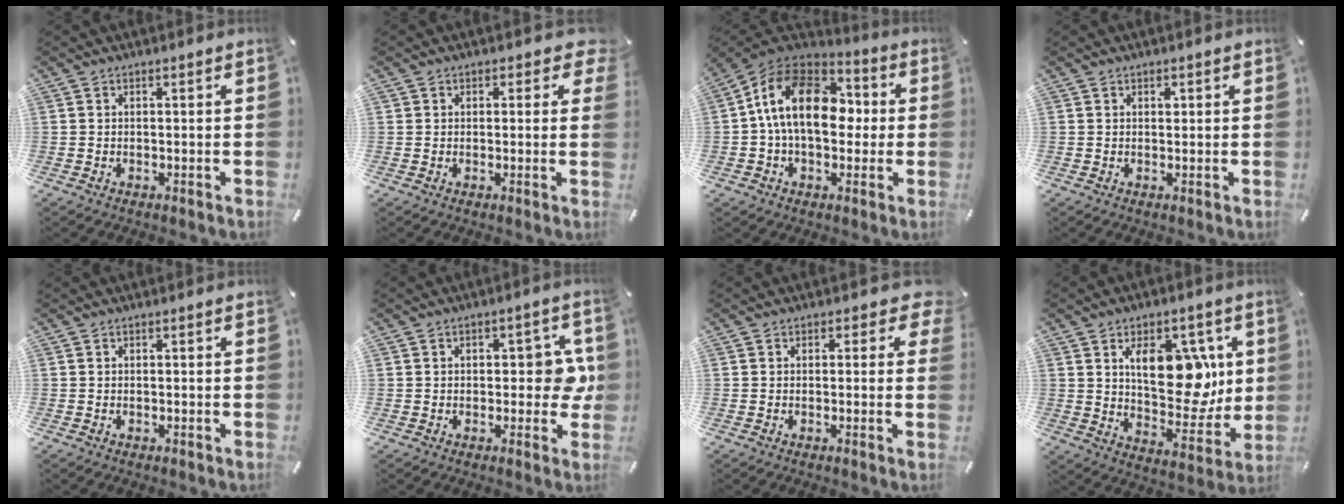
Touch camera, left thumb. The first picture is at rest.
{"total": 3.5, "force": [1.3, 2.6, 2.1], "torque": [-0.010, -0.004, 0.017]}
{"total": 17.8, "force": [1.0, 11.9, 13.2], "torque": [-0.245, 0.016, 0.014]}
{"total": 0.8, "force": [0.3, 0.6, 0.4], "torque": [-0.001, -0.003, 0.005]}
{"total": 0.0}
{"total": 8.2, "force": [0.4, 4.8, 6.6], "torque": [-0.071, -0.001, 0.001]}
{"total": 3.9, "force": [1.1, 2.4, 2.9], "torque": [-0.028, -0.004, 0.011]}
{"total": 16.6, "force": [5.5, 9.6, 12.3], "torque": [-0.160, -0.024, 0.097]}